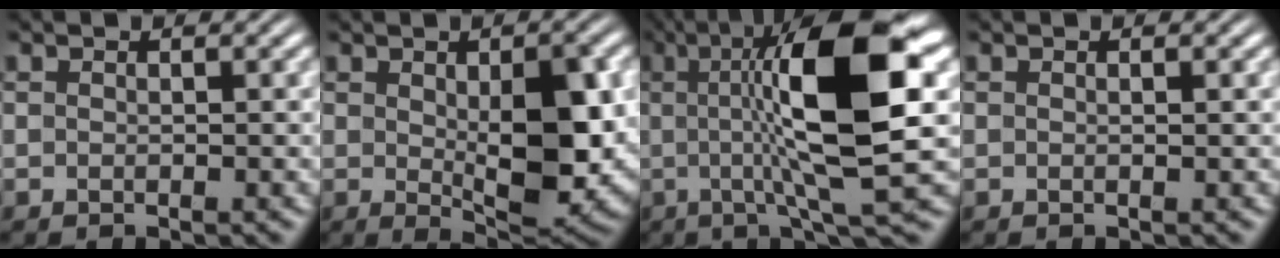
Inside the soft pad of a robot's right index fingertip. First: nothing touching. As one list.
[{"total": 7.1, "force": [0.1, 2.4, 6.6], "torque": [-0.108, -0.024, 0.014]}, {"total": 14.5, "force": [3.4, 3.3, 13.7], "torque": [-0.215, 0.014, 0.041]}, {"total": 0.0}]